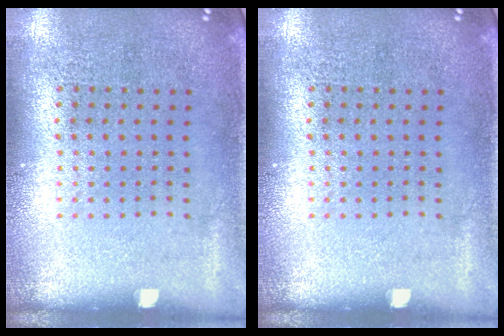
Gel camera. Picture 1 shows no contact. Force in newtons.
{"total": 0.0}